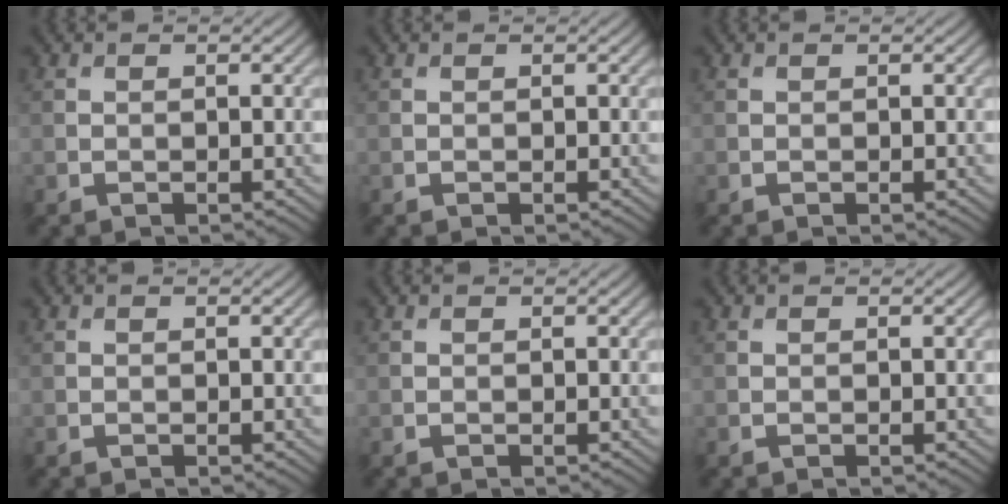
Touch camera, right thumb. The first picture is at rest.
{"total": 0.0}
{"total": 0.0}
{"total": 0.0}
{"total": 0.0}
{"total": 0.0}